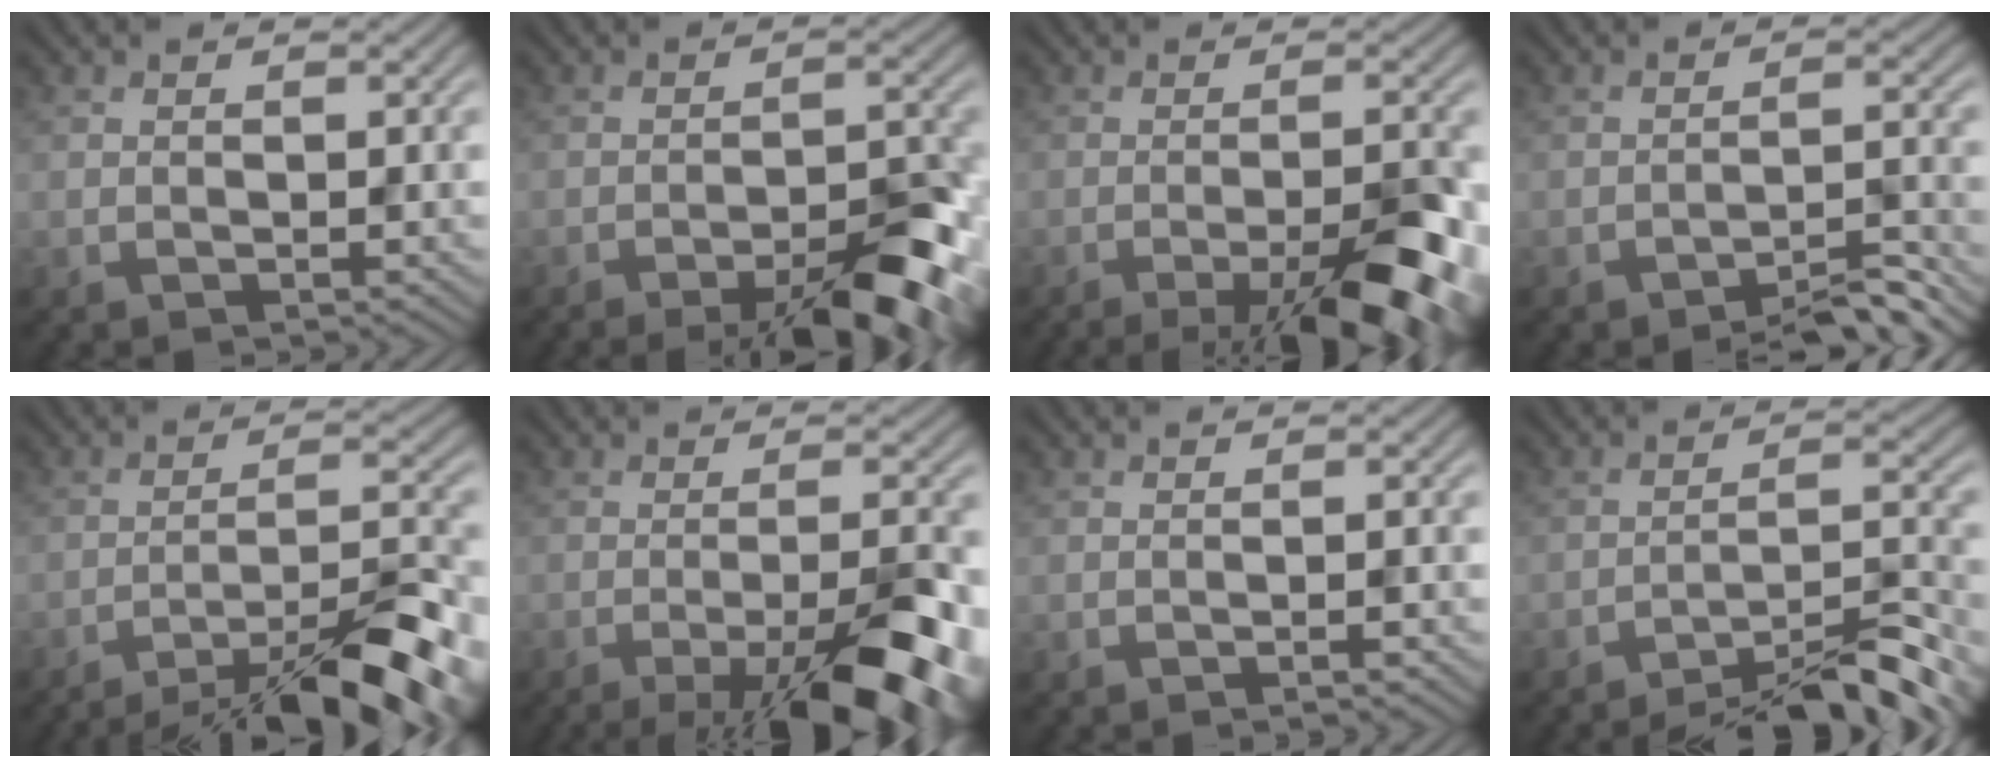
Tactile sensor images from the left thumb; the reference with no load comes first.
{"total": 8.9, "force": [-5.9, 2.0, 6.4], "torque": [-0.089, 0.012, -0.084]}
{"total": 9.6, "force": [-5.5, 1.1, 7.7], "torque": [-0.112, 0.006, -0.080]}
{"total": 3.8, "force": [-3.3, 0.2, 1.8], "torque": [-0.028, 0.011, -0.054]}
{"total": 12.1, "force": [-9.3, 1.8, 7.5], "torque": [-0.120, 0.004, -0.131]}
{"total": 12.8, "force": [-6.6, 2.3, 10.7], "torque": [-0.149, 0.009, -0.095]}
{"total": 0.7, "force": [-0.6, -0.4, 0.2], "torque": [-0.004, 0.005, -0.007]}
{"total": 8.2, "force": [-6.7, 0.9, 4.6], "torque": [-0.067, 0.021, -0.106]}